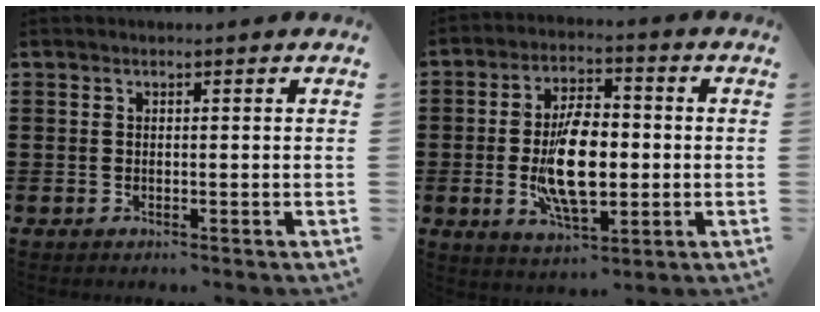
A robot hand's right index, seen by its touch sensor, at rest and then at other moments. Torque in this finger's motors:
{"motor_torque": [2.14, 0.00, 1.05, 0.21]}